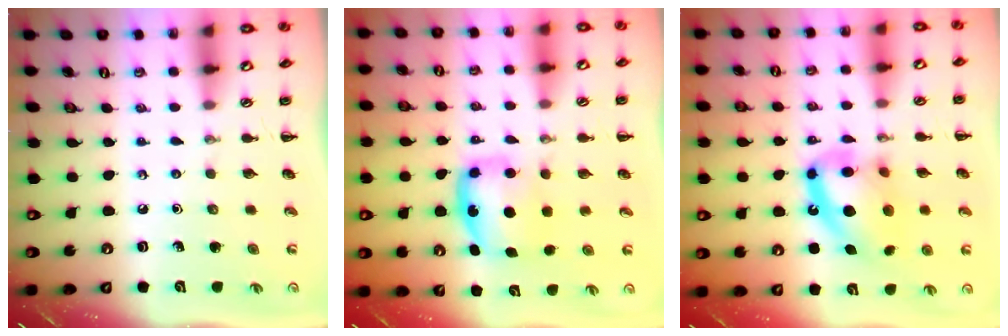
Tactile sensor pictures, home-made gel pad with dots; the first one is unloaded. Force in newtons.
{"total": 7.4, "press": 7.3, "slide": 1.1}
{"total": 15.1, "press": 14.7, "slide": 3.7}